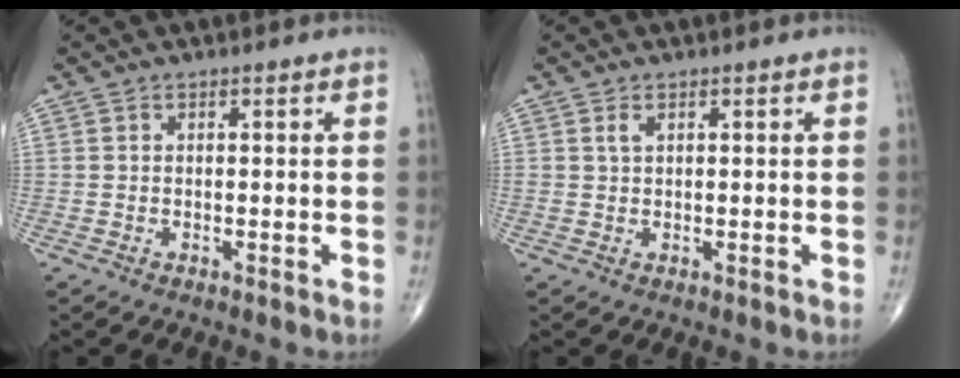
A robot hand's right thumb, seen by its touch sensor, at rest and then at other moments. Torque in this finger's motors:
{"motor_torque": [0.11, -0.17, 0.35, 0.40, 0.02]}